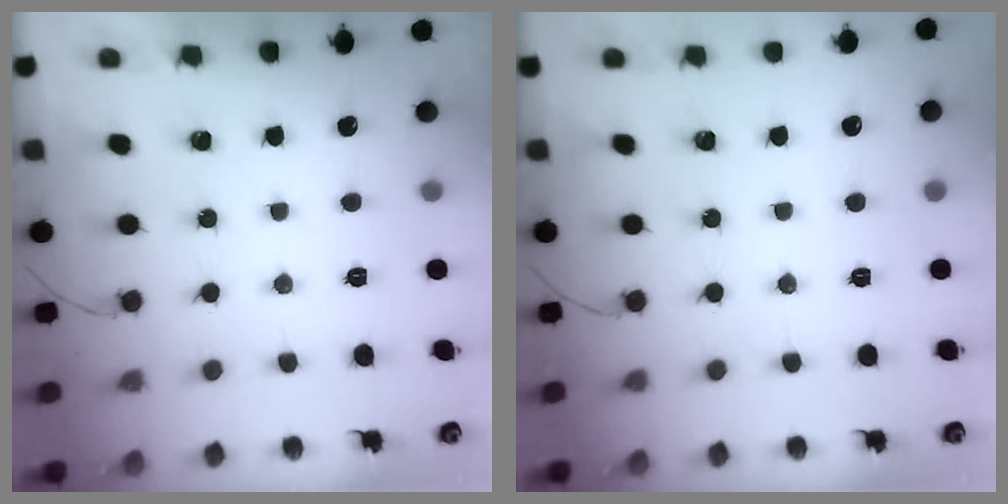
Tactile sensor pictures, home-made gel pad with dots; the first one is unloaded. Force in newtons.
{"total": 0.0}